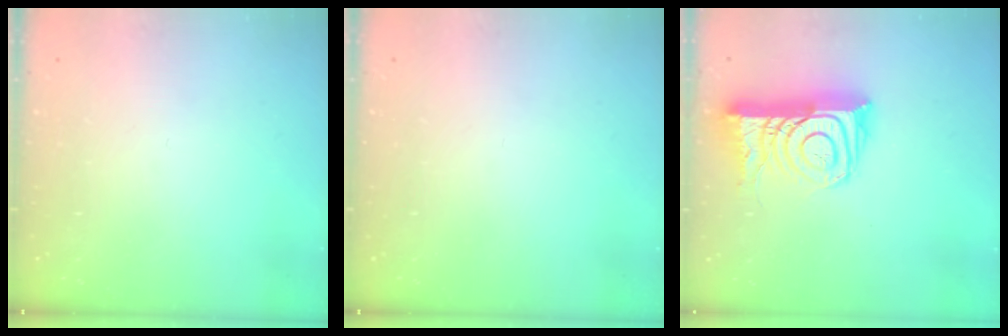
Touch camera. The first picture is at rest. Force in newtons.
{"total": 0.0}
{"total": 16.4, "press": 16.3, "slide": 1.5}